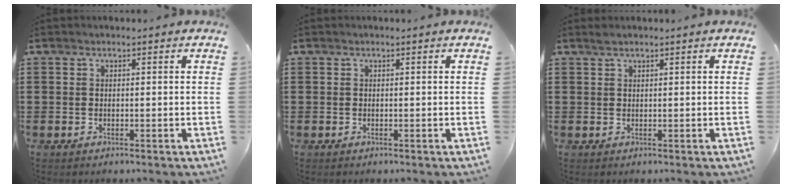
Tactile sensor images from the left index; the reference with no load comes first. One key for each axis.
{"total": 0.0}
{"total": 1.0, "fx": 0.8, "fy": 0.0, "fz": 0.6, "tx": -0.012, "ty": 0.001, "tz": 0.015}